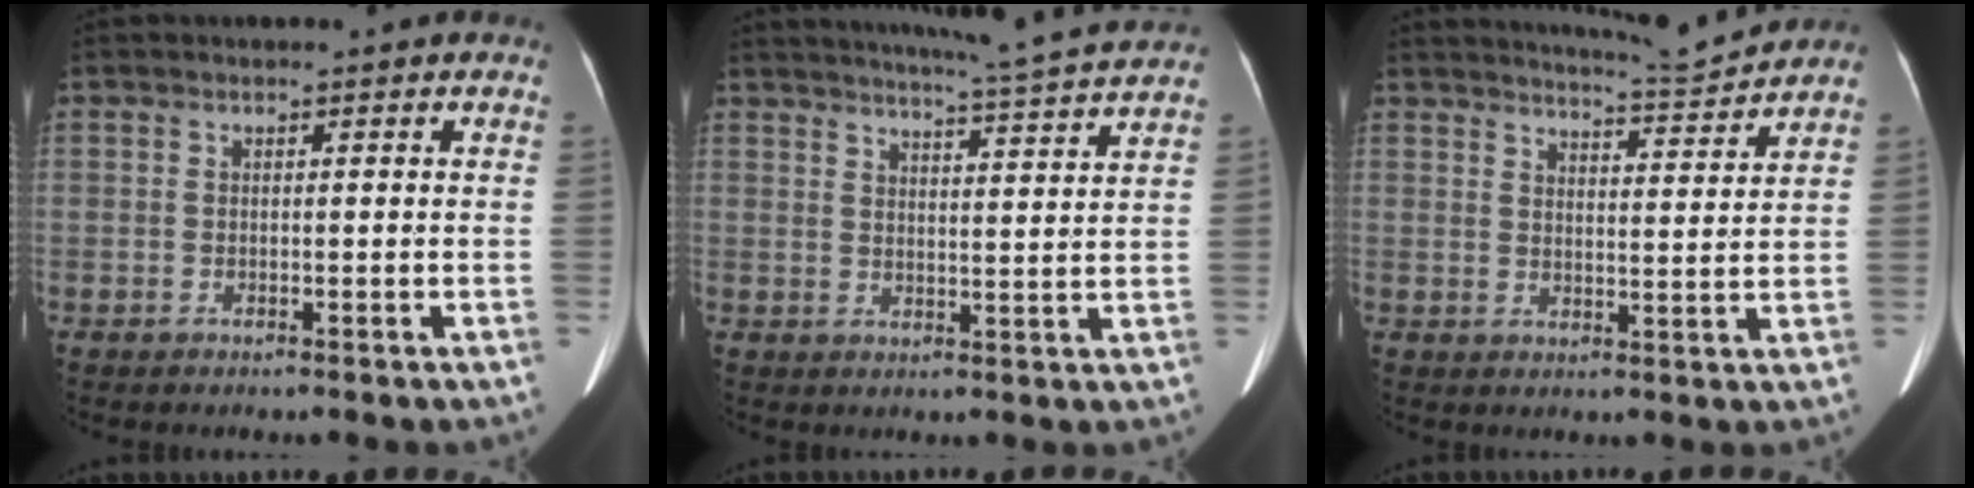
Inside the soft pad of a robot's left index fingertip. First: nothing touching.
{"total": 13.1, "force": [12.0, -1.7, 4.8], "torque": [-0.087, -0.017, 0.154]}
{"total": 7.5, "force": [7.3, -1.3, 1.0], "torque": [-0.030, -0.015, 0.111]}